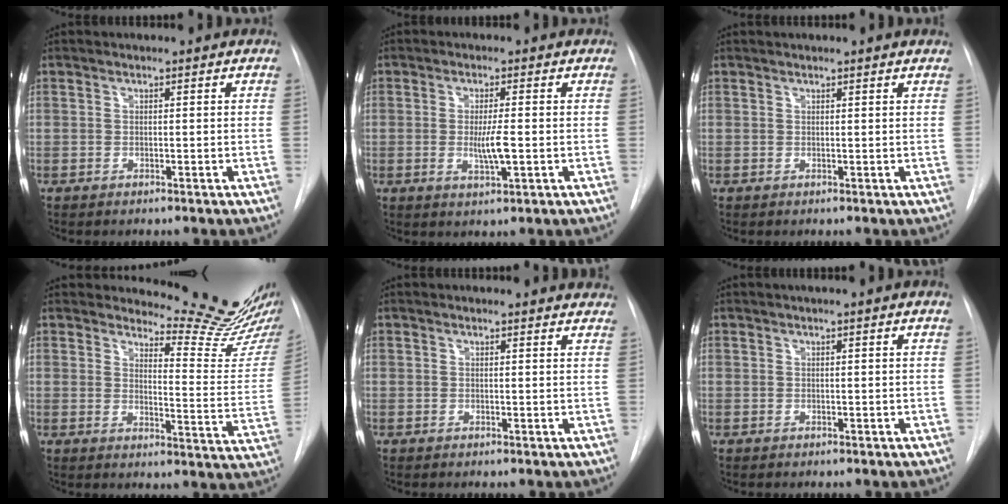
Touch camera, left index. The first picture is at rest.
{"total": 4.0, "force": [-0.5, 0.4, 3.9], "torque": [-0.075, -0.007, -0.007]}
{"total": 1.7, "force": [1.5, -0.5, 0.6], "torque": [-0.016, 0.008, 0.027]}
{"total": 13.2, "force": [12.8, -0.5, 3.1], "torque": [-0.036, -0.108, 0.148]}
{"total": 7.4, "force": [7.2, 1.1, 1.6], "torque": [-0.006, 0.000, 0.056]}
{"total": 1.2, "force": [0.7, -0.3, 0.9], "torque": [-0.020, 0.002, 0.015]}